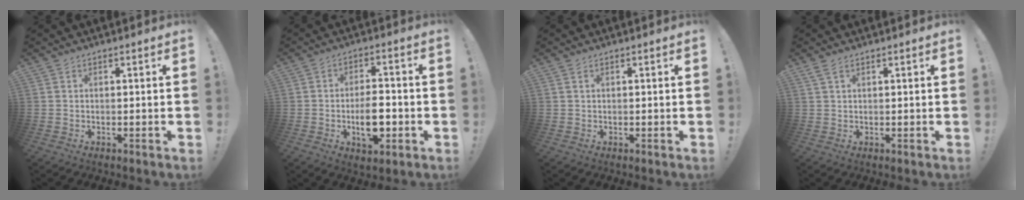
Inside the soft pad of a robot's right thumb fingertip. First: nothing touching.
{"total": 10.0, "force": [-2.8, 5.5, 7.8], "torque": [-0.122, 0.009, -0.045]}
{"total": 0.7, "force": [0.3, 0.4, 0.5], "torque": [-0.019, 0.004, 0.008]}
{"total": 2.5, "force": [1.7, 1.0, 1.6], "torque": [-0.037, 0.003, 0.032]}